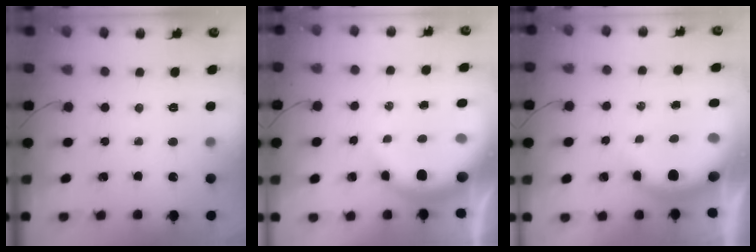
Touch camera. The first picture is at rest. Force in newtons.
{"total": 11.7, "press": 11.5, "slide": 2.3}
{"total": 8.9, "press": 8.7, "slide": 1.8}